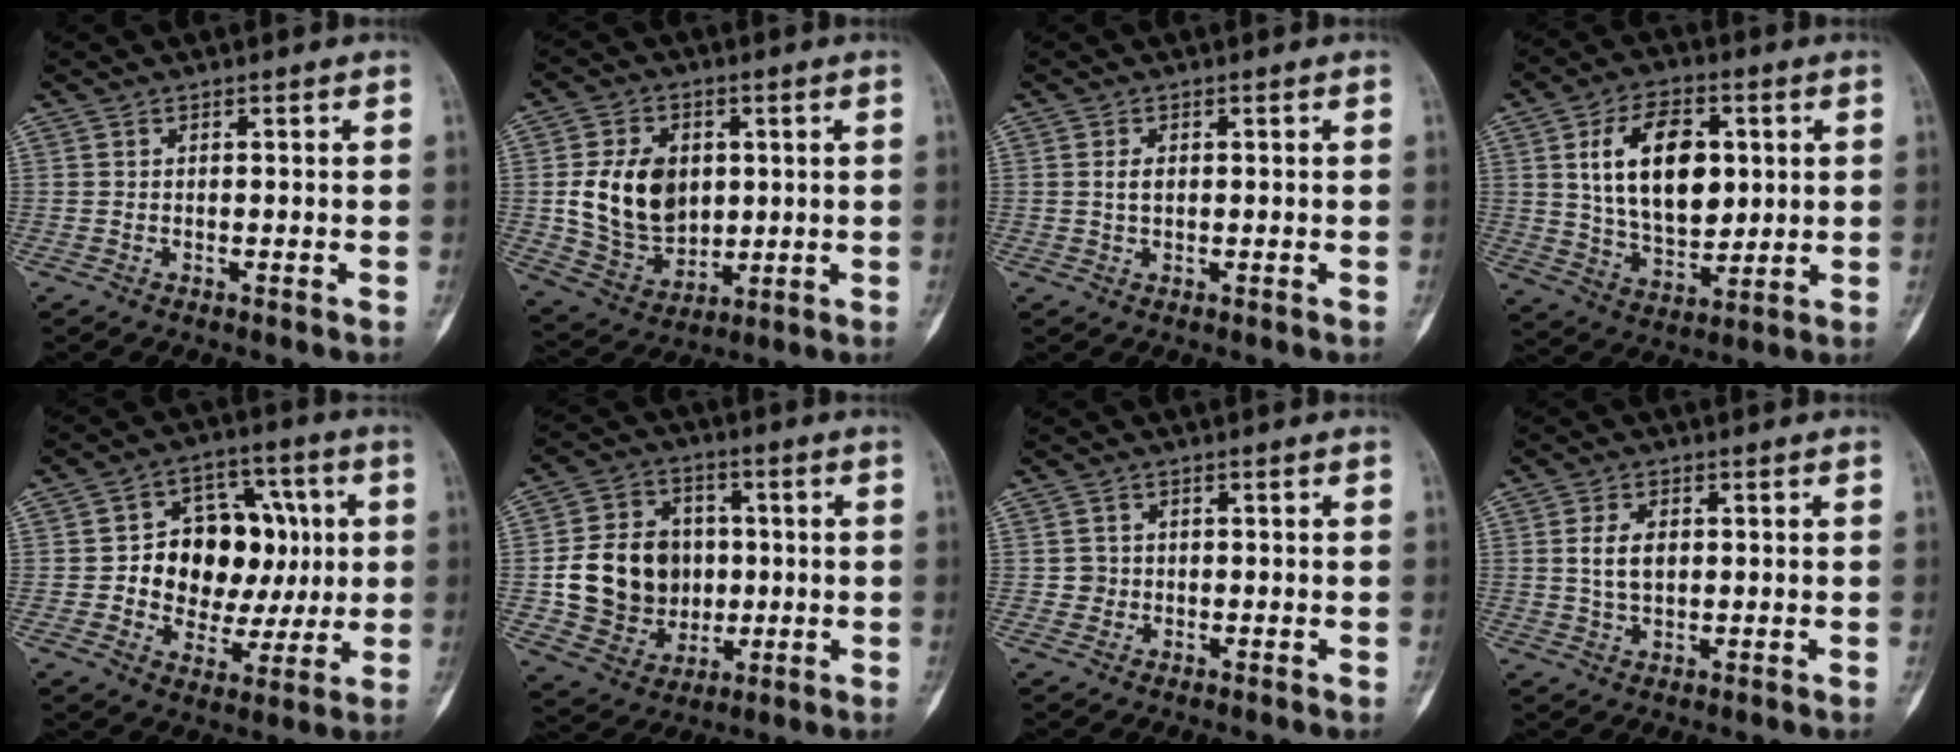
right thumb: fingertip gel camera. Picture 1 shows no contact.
{"total": 14.1, "force": [1.7, 10.5, 9.3], "torque": [-0.133, -0.010, 0.047]}
{"total": 1.7, "force": [0.3, 1.1, 1.3], "torque": [-0.022, -0.001, 0.006]}
{"total": 16.6, "force": [3.6, 10.1, 12.7], "torque": [-0.181, -0.014, 0.068]}
{"total": 16.5, "force": [1.2, 12.2, 10.9], "torque": [-0.100, 0.023, 0.025]}
{"total": 16.2, "force": [-0.1, 13.6, 8.8], "torque": [-0.120, 0.014, 0.014]}
{"total": 1.8, "force": [-0.1, 1.8, 0.1], "torque": [0.010, 0.007, -0.004]}
{"total": 5.0, "force": [0.7, 3.1, 3.8], "torque": [-0.066, -0.003, 0.016]}